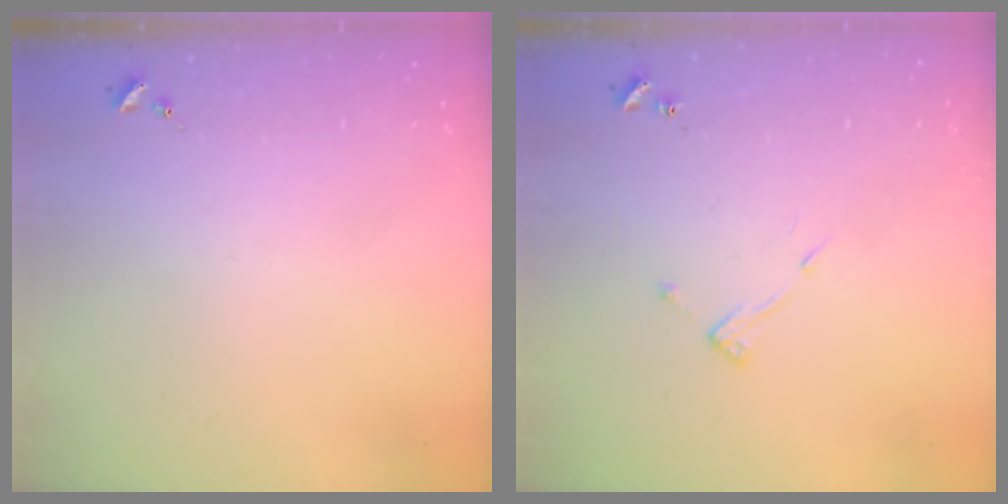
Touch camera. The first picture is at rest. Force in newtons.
{"total": 7.5, "press": 7.5, "slide": 0.5}